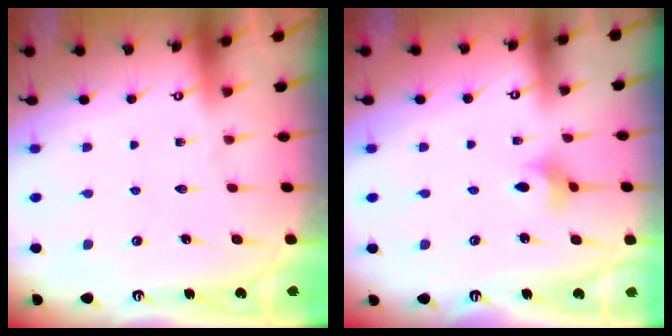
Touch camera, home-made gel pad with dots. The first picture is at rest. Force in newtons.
{"total": 3.0, "press": 3.0, "slide": 0.7}